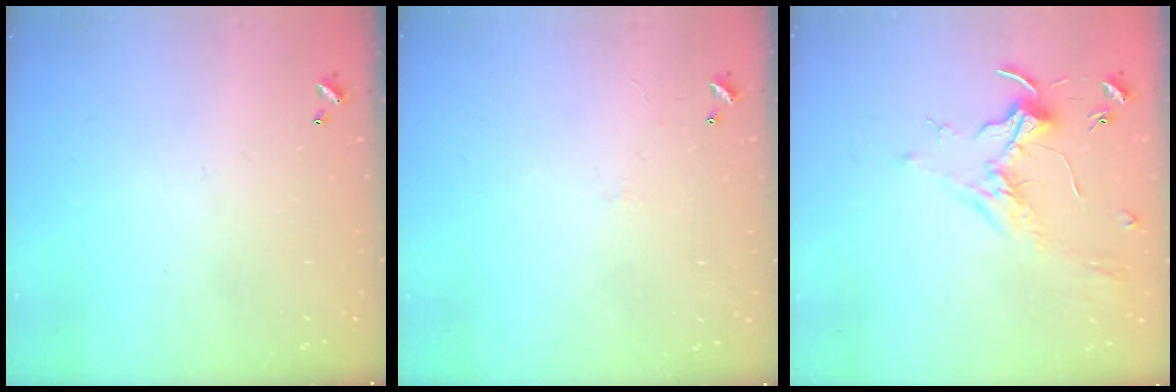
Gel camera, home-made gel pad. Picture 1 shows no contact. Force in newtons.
{"total": 1.2, "press": 1.1, "slide": 0.5}
{"total": 1.8, "press": 1.7, "slide": 0.7}